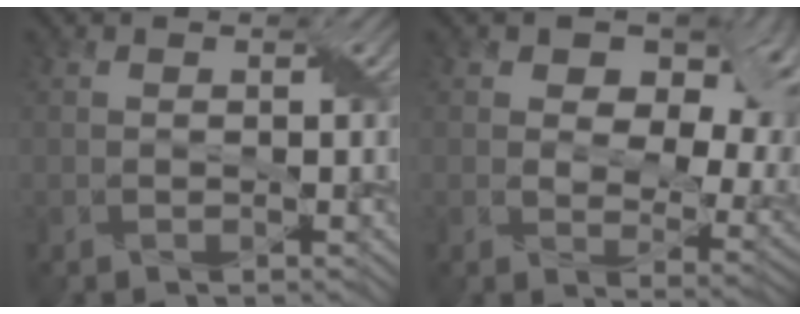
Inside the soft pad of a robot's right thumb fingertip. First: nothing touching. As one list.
[{"total": 14.6, "force": [5.5, 8.6, 10.5], "torque": [-0.155, 0.013, 0.088]}]